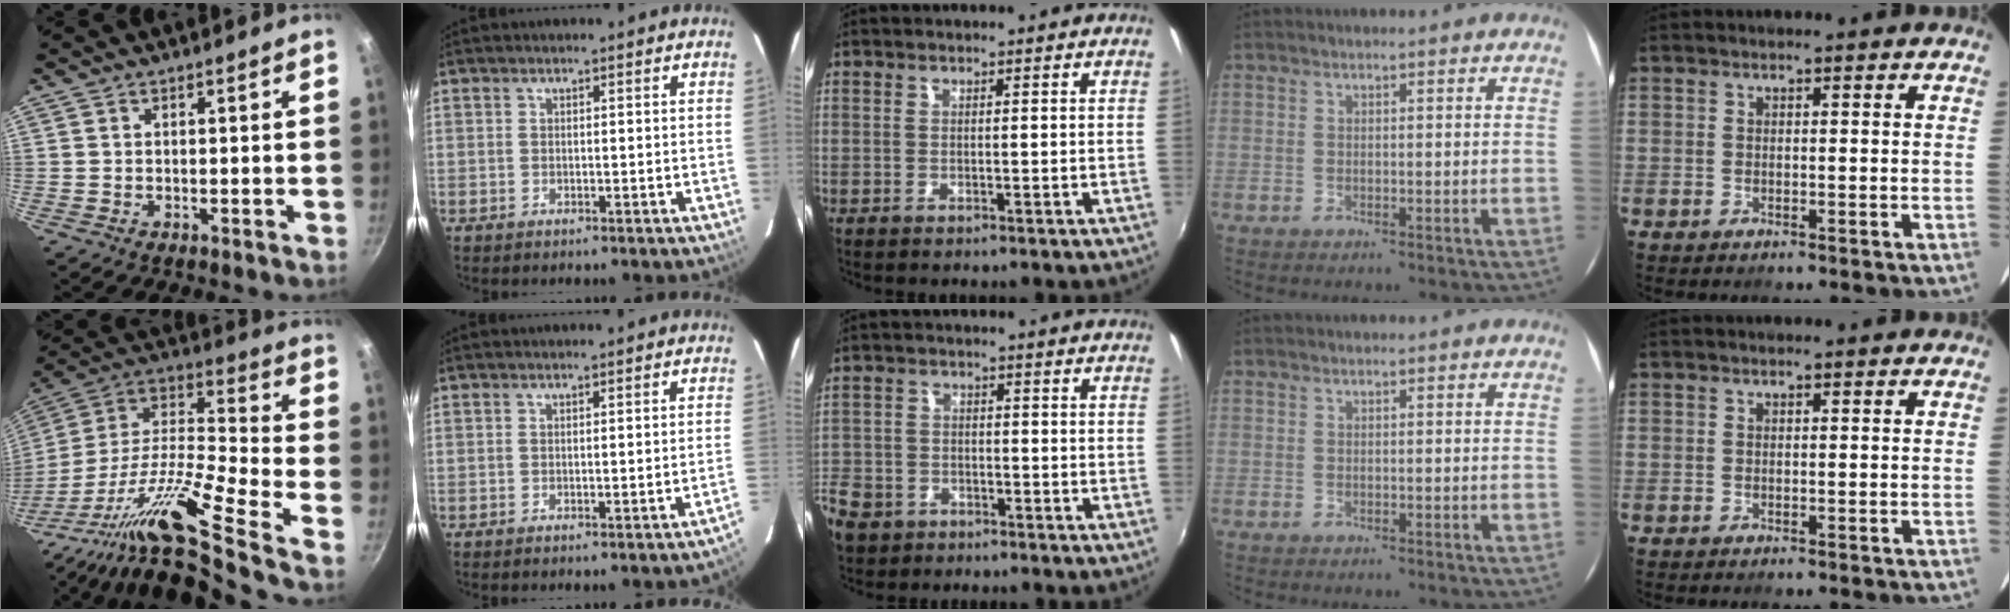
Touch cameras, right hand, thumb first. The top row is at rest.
{"thumb": {"total": 22.2, "force": [-13.7, 2.1, 17.4], "torque": [-0.273, 0.071, -0.262]}, "index": {"total": 1.7, "force": [-1.3, -0.5, 1.0], "torque": [-0.016, 0.002, -0.012]}, "middle": {"total": 10.8, "force": [-5.6, 8.6, 3.4], "torque": [-0.125, 0.011, -0.094]}}